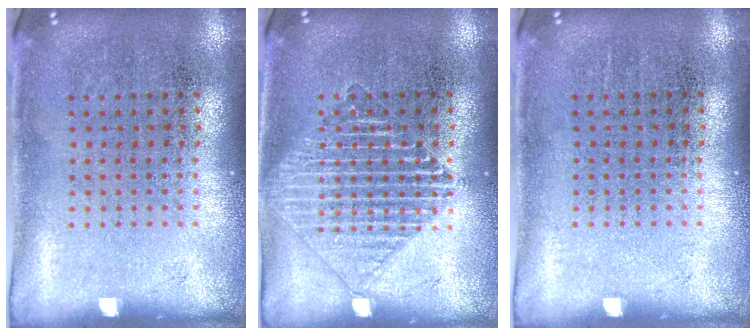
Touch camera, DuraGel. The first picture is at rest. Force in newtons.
{"total": 2.6, "press": 2.6, "slide": 0.5}
{"total": 0.0}